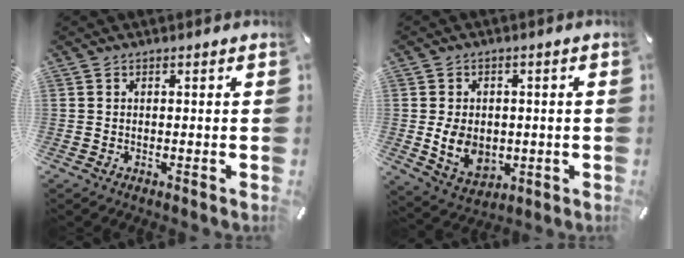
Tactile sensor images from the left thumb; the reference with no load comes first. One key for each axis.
{"total": 9.0, "fx": -1.0, "fy": 7.3, "fz": 5.3, "tx": -0.102, "ty": 0.004, "tz": -0.017}